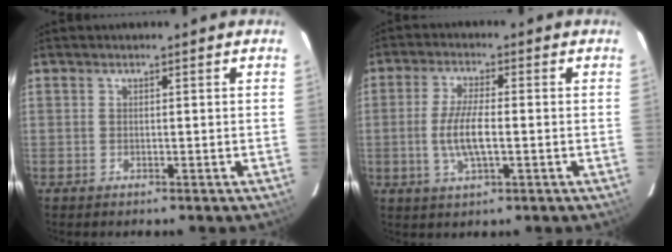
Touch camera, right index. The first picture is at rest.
{"total": 7.3, "force": [-1.1, 2.1, 6.9], "torque": [-0.138, -0.005, -0.021]}